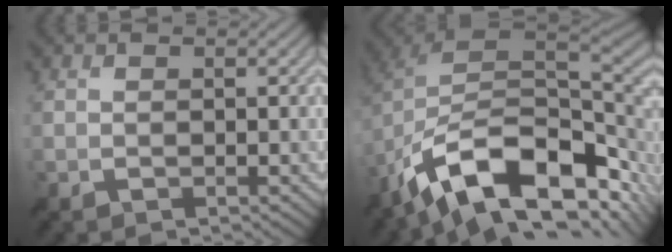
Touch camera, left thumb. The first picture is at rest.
{"total": 15.5, "force": [-5.2, 8.4, 11.9], "torque": [-0.231, -0.016, -0.088]}